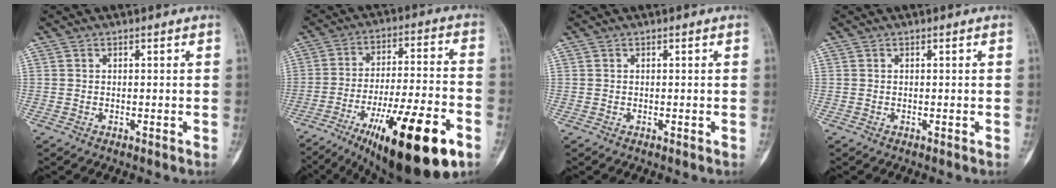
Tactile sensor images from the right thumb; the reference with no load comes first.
{"total": 23.7, "force": [-11.9, 5.9, 19.6], "torque": [-0.287, 0.042, -0.181]}
{"total": 0.0}
{"total": 0.0}